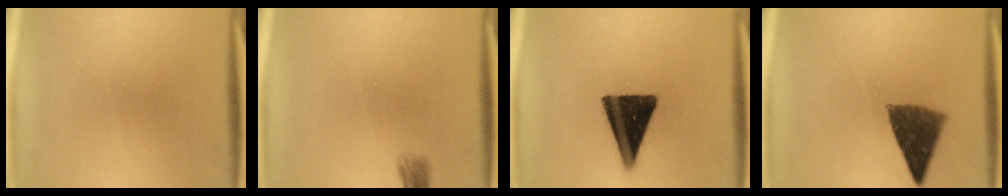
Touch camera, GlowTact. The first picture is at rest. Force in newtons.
{"total": 1.6}
{"total": 15.9}
{"total": 8.5}